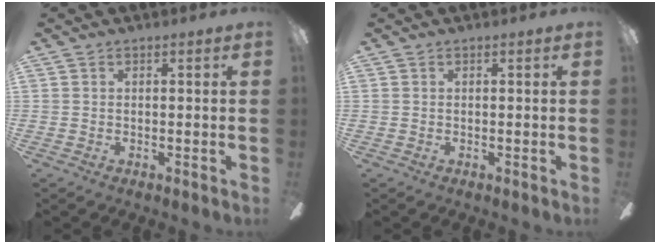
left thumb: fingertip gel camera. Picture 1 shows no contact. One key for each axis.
{"total": 0.0}